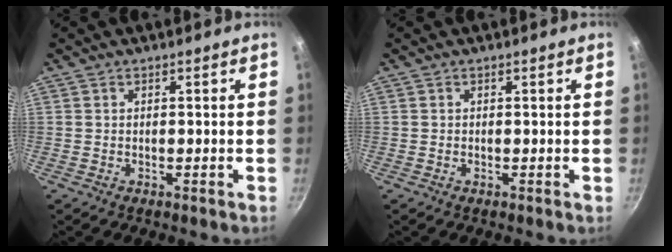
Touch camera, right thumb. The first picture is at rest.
{"total": 0.0}